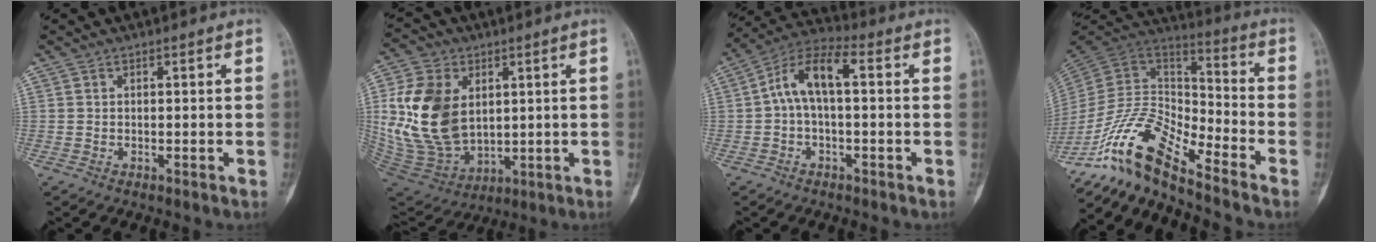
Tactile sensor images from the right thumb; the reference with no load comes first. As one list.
[{"total": 18.8, "force": [2.9, 13.2, 13.1], "torque": [-0.238, -0.016, 0.073]}, {"total": 9.2, "force": [0.5, 4.2, 8.2], "torque": [-0.153, 0.040, 0.000]}, {"total": 15.4, "force": [-12.4, 3.8, 8.3], "torque": [-0.153, 0.088, -0.242]}]